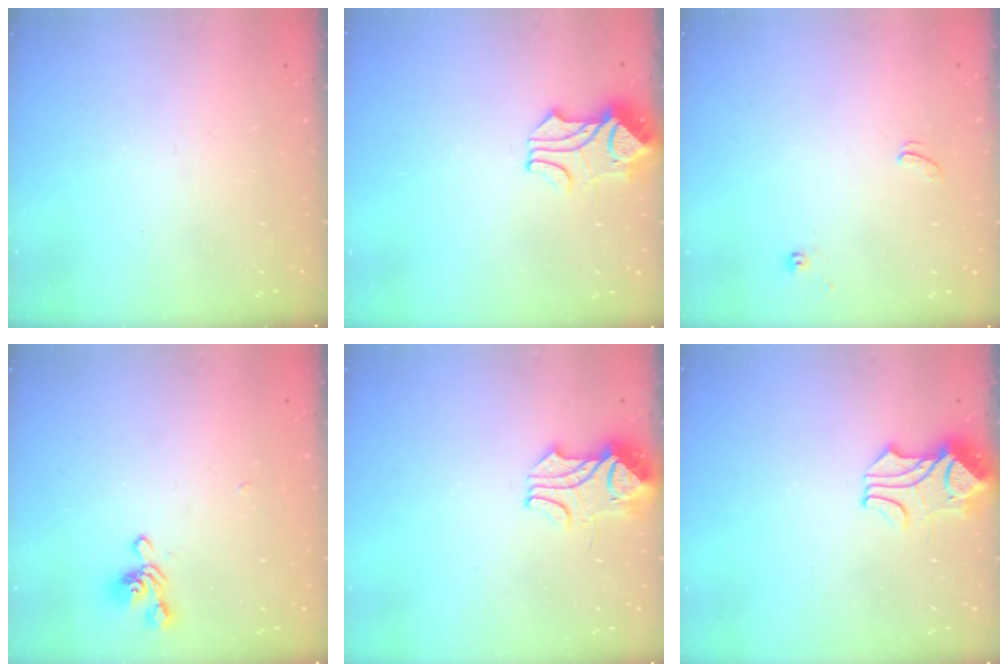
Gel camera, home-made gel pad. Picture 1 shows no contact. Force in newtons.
{"total": 1.7, "press": 1.4, "slide": 1.0}
{"total": 1.4, "press": 1.4, "slide": 0.3}
{"total": 1.8, "press": 1.6, "slide": 0.9}
{"total": 2.2, "press": 2.0, "slide": 0.9}
{"total": 1.9, "press": 1.5, "slide": 1.1}